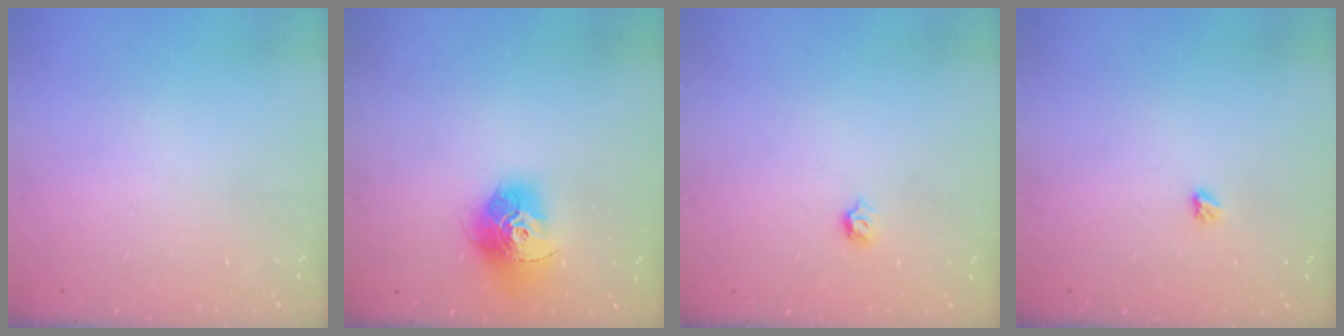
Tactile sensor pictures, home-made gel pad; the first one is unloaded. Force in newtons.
{"total": 14.4, "press": 14.3, "slide": 1.3}
{"total": 3.2, "press": 3.1, "slide": 0.7}
{"total": 2.9, "press": 2.9, "slide": 0.5}